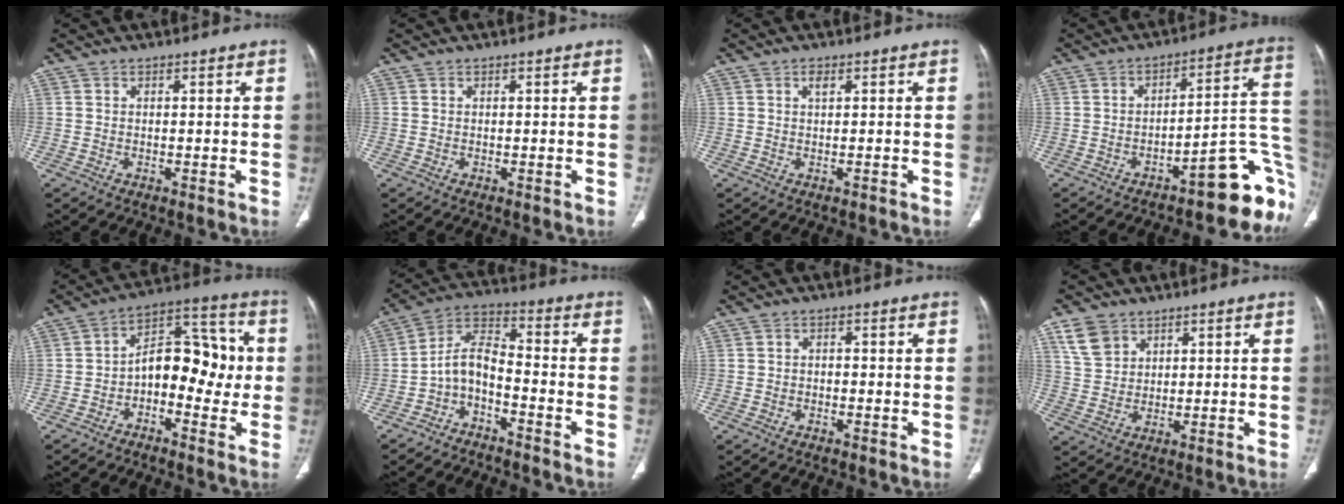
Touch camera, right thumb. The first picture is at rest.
{"total": 0.0}
{"total": 1.6, "force": [0.5, 0.7, 1.3], "torque": [-0.022, 0.000, 0.008]}
{"total": 16.8, "force": [-7.9, 4.9, 14.0], "torque": [-0.086, 0.092, -0.100]}
{"total": 13.1, "force": [-1.7, 7.9, 10.3], "torque": [-0.113, 0.046, -0.037]}
{"total": 7.4, "force": [-4.2, 3.3, 5.1], "torque": [-0.095, 0.068, -0.090]}
{"total": 1.0, "force": [-0.4, 0.8, 0.5], "torque": [-0.003, 0.004, -0.009]}
{"total": 6.2, "force": [3.5, 4.5, 2.4], "torque": [-0.031, -0.013, 0.077]}